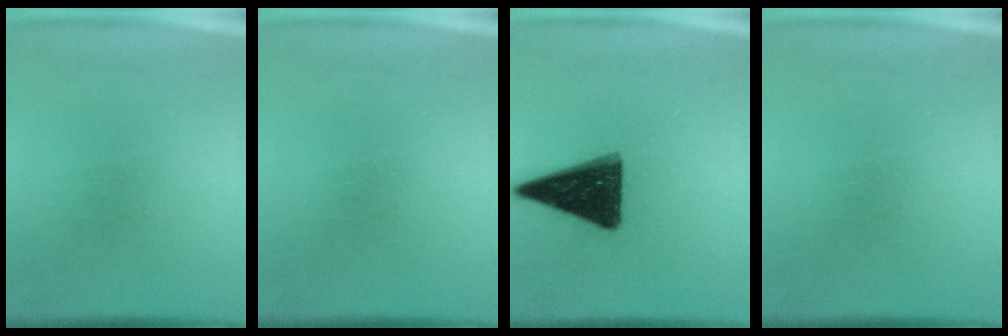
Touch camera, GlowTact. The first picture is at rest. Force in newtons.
{"total": 0.0}
{"total": 15.4}
{"total": 0.0}